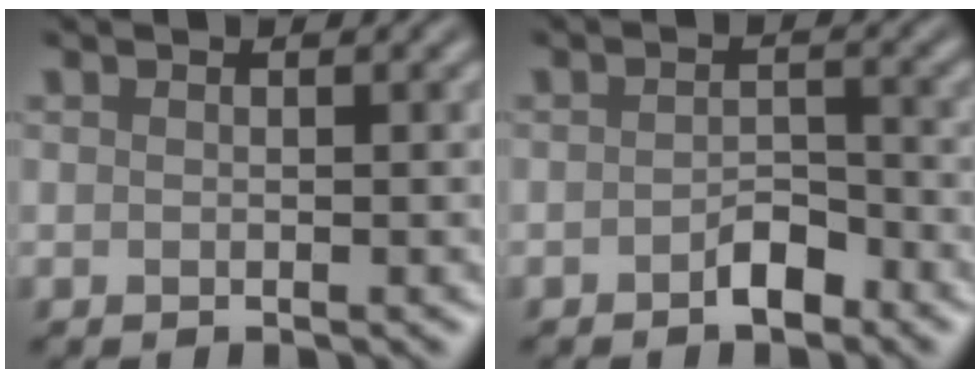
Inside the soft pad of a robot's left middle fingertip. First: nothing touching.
{"total": 2.0, "force": [-1.3, 0.9, 1.1], "torque": [-0.017, 0.005, -0.024]}